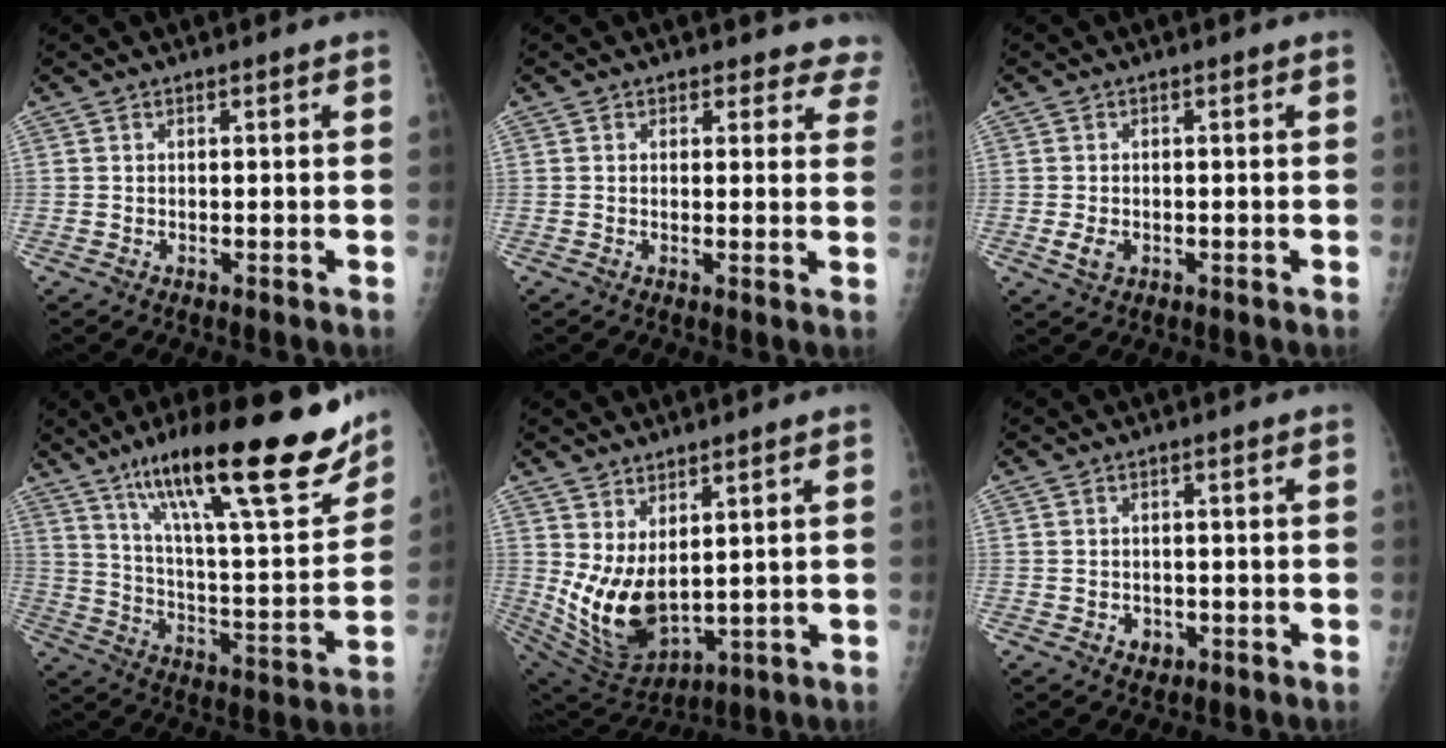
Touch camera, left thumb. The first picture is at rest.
{"total": 6.0, "force": [5.2, 3.0, -0.1], "torque": [0.059, -0.019, 0.027]}
{"total": 2.5, "force": [-0.6, 1.8, 1.7], "torque": [-0.031, -0.002, -0.008]}
{"total": 29.0, "force": [19.0, 6.2, 21.0], "torque": [-0.298, -0.057, 0.302]}
{"total": 12.1, "force": [2.8, 6.6, 9.8], "torque": [-0.170, -0.037, 0.079]}
{"total": 2.2, "force": [-0.7, 1.9, 0.9], "torque": [-0.006, 0.003, -0.003]}